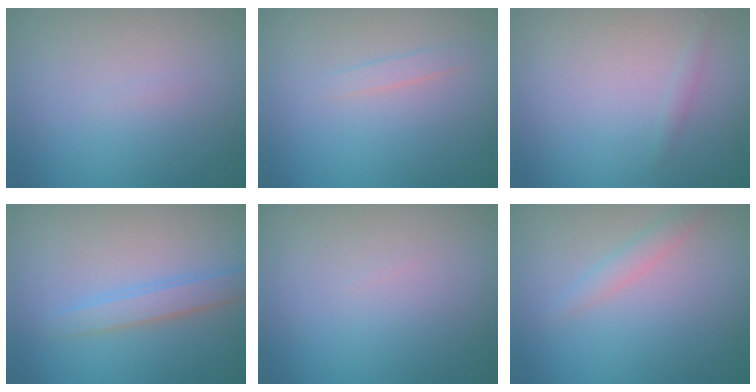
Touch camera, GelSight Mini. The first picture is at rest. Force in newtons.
{"total": 0.9, "press": 0.9, "slide": 0.0}
{"total": 0.5, "press": 0.5, "slide": 0.1}
{"total": 2.1, "press": 2.1, "slide": 0.1}
{"total": 0.0}
{"total": 1.0, "press": 1.0, "slide": 0.1}